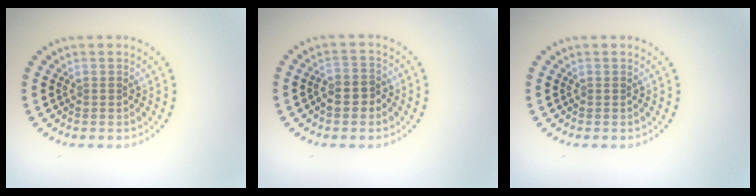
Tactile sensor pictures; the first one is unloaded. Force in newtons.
{"total": 2.3, "press": 2.1, "slide": 0.9}
{"total": 0.0}